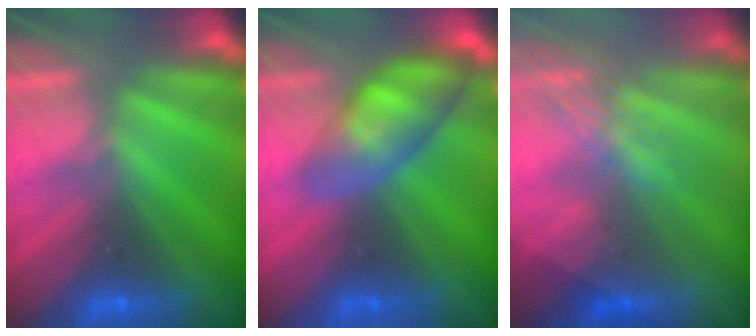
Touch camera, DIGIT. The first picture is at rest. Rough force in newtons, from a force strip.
{"total": 4.9}
{"total": 2.7}